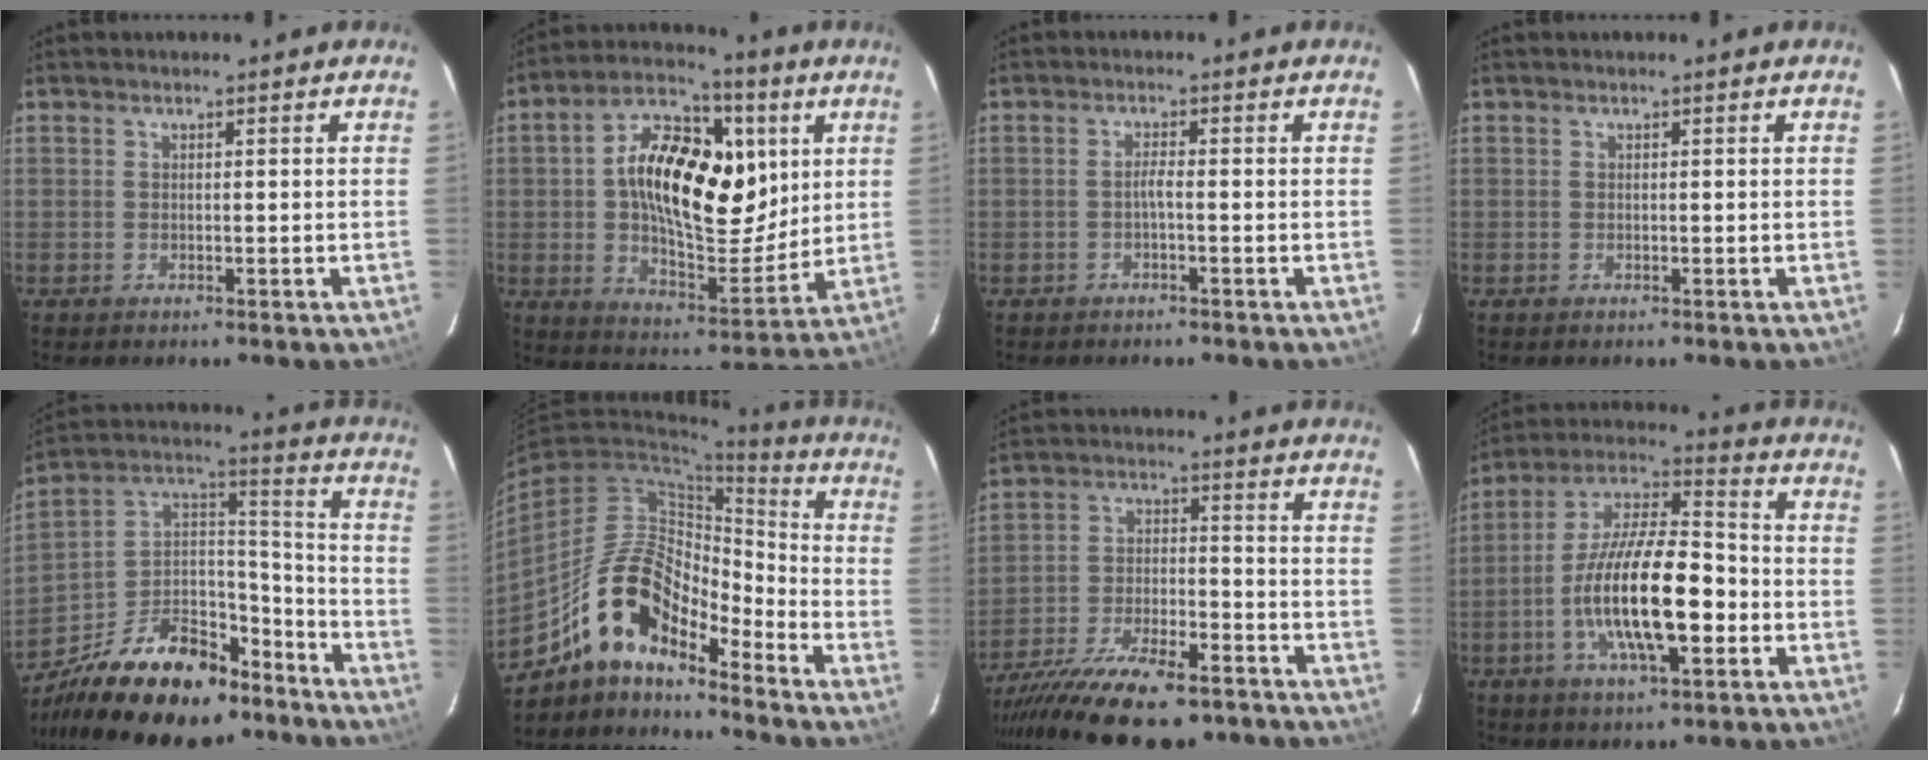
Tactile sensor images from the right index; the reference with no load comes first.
{"total": 20.5, "force": [4.2, 10.9, 16.9], "torque": [-0.299, 0.021, 0.064]}
{"total": 1.2, "force": [-0.6, -0.1, 1.1], "torque": [-0.022, 0.003, -0.012]}
{"total": 0.0}
{"total": 25.2, "force": [-17.4, 12.6, 13.1], "torque": [-0.262, 0.046, -0.261]}
{"total": 14.7, "force": [-11.5, 5.1, 7.6], "torque": [-0.138, 0.022, -0.217]}
{"total": 21.9, "force": [-17.0, 7.4, 11.6], "torque": [-0.227, -0.035, -0.264]}
{"total": 17.8, "force": [-4.6, 5.8, 16.2], "torque": [-0.306, 0.000, -0.089]}